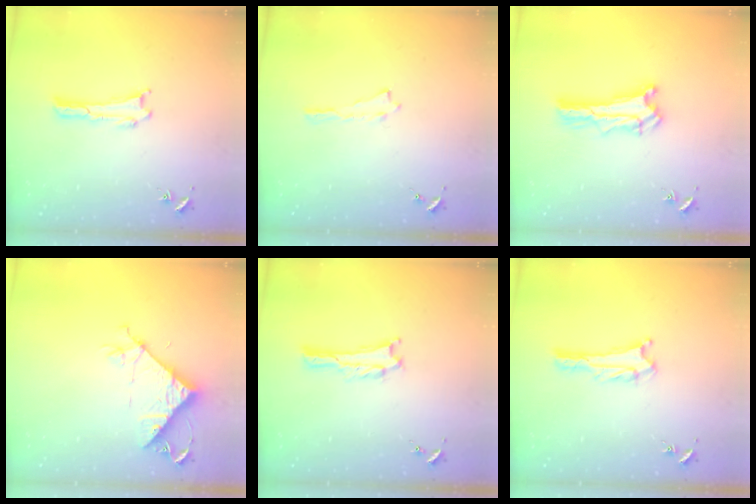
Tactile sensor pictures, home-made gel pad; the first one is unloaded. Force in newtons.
{"total": 0.0}
{"total": 1.4, "press": 1.4, "slide": 0.2}
{"total": 8.3, "press": 8.3, "slide": 0.8}
{"total": 0.9, "press": 0.9, "slide": 0.1}
{"total": 3.3, "press": 3.3, "slide": 0.3}